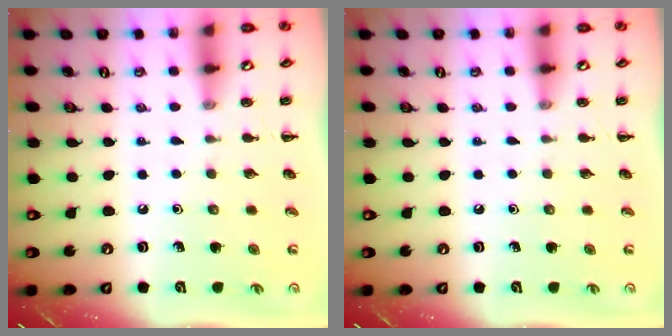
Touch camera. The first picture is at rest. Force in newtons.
{"total": 0.0}